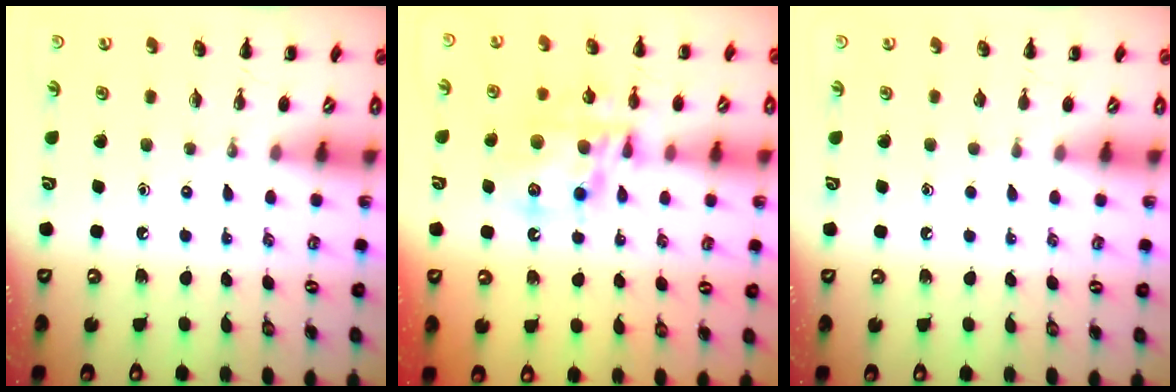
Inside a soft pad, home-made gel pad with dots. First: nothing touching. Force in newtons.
{"total": 13.2, "press": 12.8, "slide": 3.3}
{"total": 0.8, "press": 0.8, "slide": 0.1}